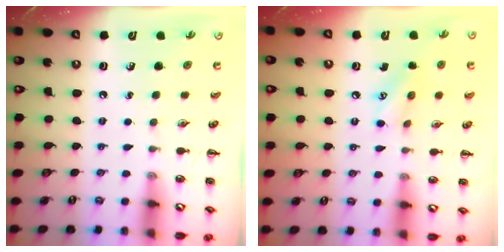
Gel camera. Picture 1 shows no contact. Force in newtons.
{"total": 8.3, "press": 8.3, "slide": 1.0}